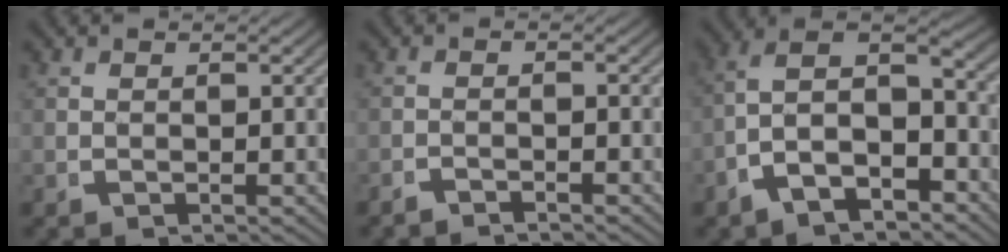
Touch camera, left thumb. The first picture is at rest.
{"total": 1.6, "force": [-1.6, 0.2, 0.1], "torque": [0.003, -0.002, -0.033]}
{"total": 10.9, "force": [-1.6, 8.2, 7.1], "torque": [-0.137, -0.022, -0.035]}